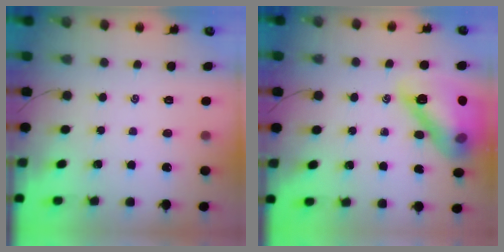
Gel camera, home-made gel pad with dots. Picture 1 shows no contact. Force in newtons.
{"total": 18.3, "press": 18.2, "slide": 1.6}